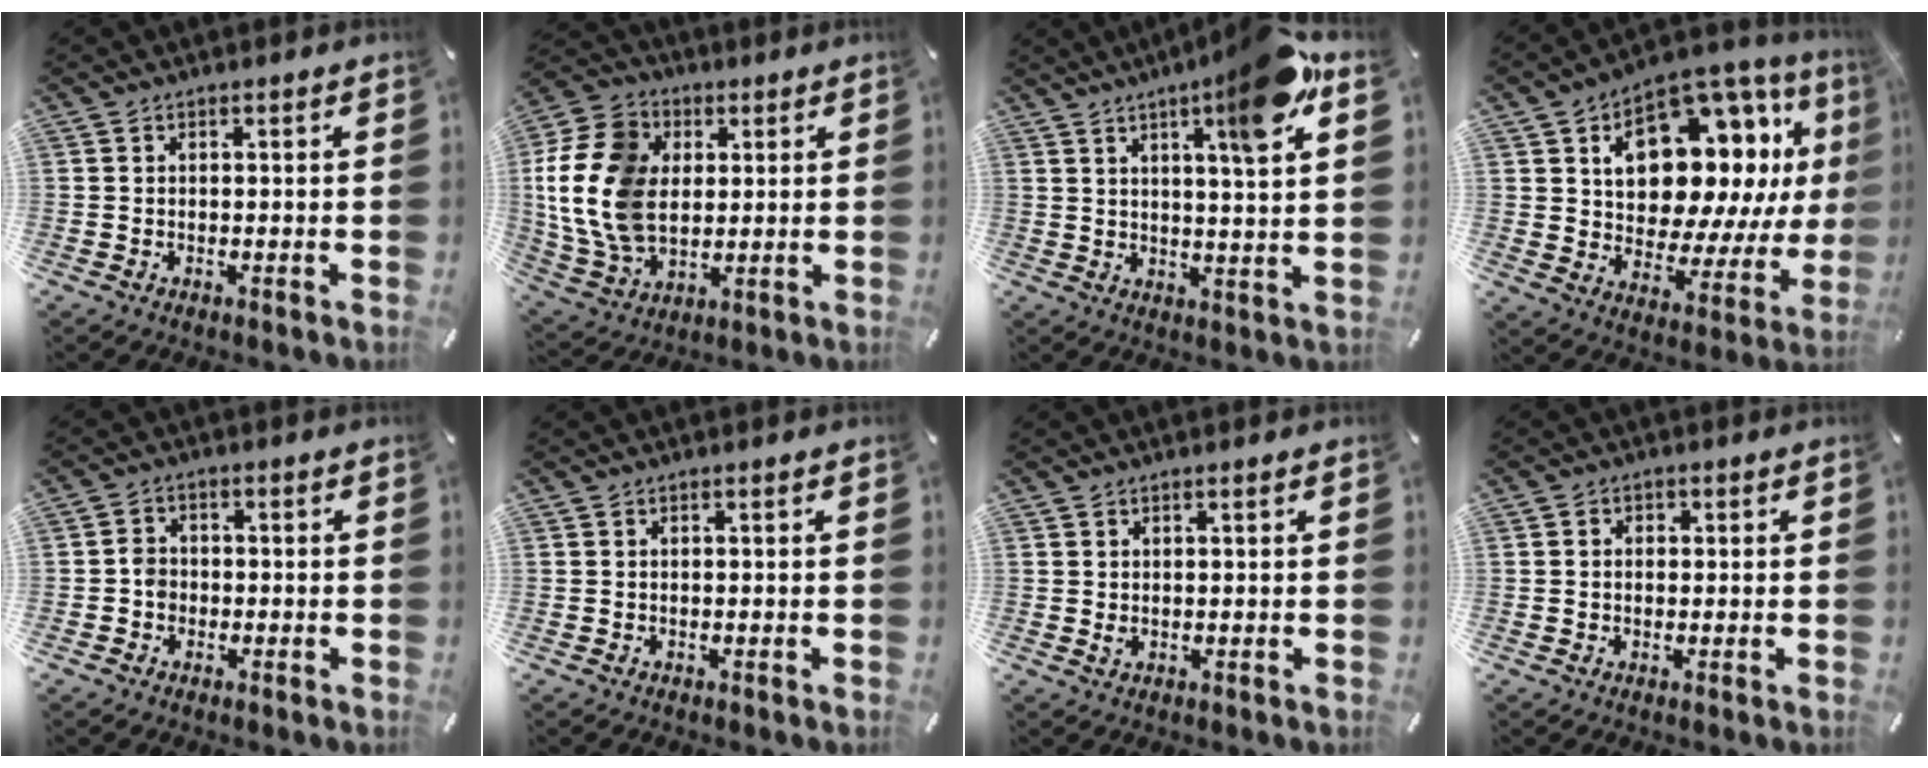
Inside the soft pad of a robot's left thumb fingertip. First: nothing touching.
{"total": 17.7, "force": [1.7, 13.9, 10.8], "torque": [-0.262, 0.003, 0.030]}
{"total": 12.9, "force": [7.3, 1.3, 10.5], "torque": [-0.161, -0.030, 0.108]}
{"total": 18.9, "force": [8.2, 11.7, 12.4], "torque": [-0.191, -0.051, 0.140]}
{"total": 3.0, "force": [-0.9, 2.6, 1.1], "torque": [-0.019, 0.007, -0.019]}
{"total": 0.0}
{"total": 1.1, "force": [0.3, 0.5, 0.9], "torque": [-0.010, -0.003, 0.003]}
{"total": 1.7, "force": [-0.2, 1.5, 0.8], "torque": [-0.015, 0.008, -0.006]}